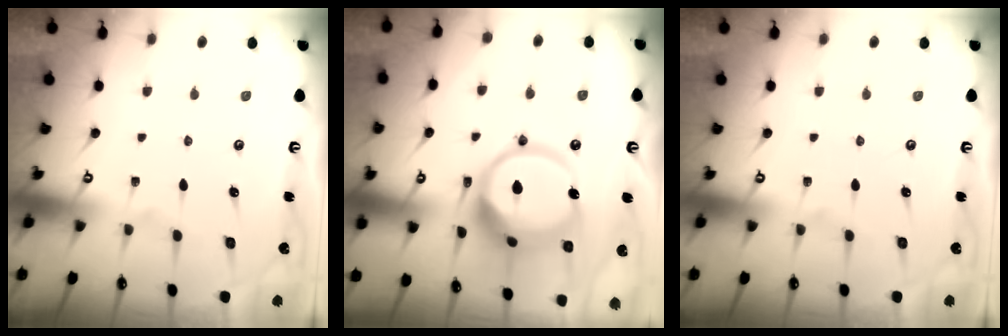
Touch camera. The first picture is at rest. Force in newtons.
{"total": 17.5, "press": 17.4, "slide": 2.0}
{"total": 0.0}